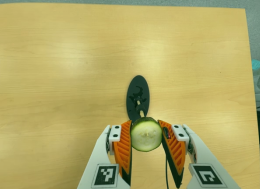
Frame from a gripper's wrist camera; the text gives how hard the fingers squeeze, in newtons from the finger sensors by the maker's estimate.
{"total": 10.3, "left": 9.1, "right": 11.5}